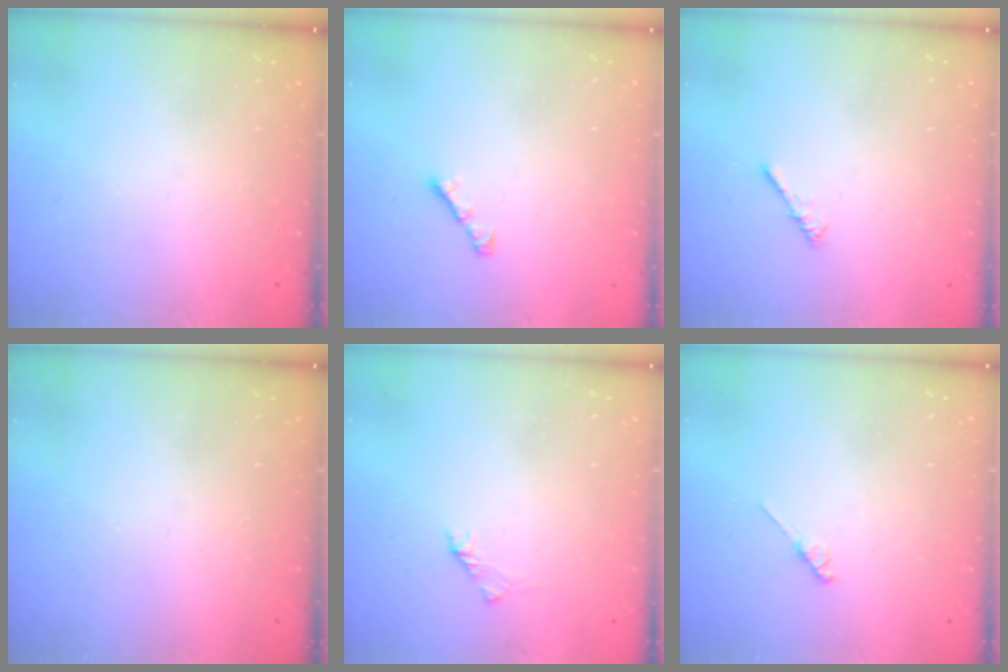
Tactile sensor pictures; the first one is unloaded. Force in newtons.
{"total": 3.0, "press": 2.9, "slide": 0.7}
{"total": 0.0}
{"total": 0.0}
{"total": 1.6, "press": 1.4, "slide": 0.6}
{"total": 2.0, "press": 1.9, "slide": 0.3}